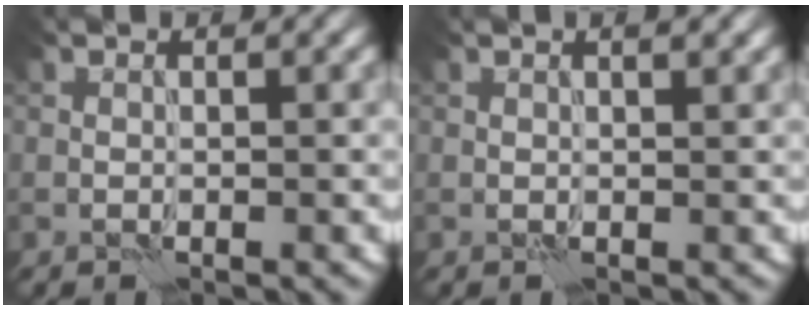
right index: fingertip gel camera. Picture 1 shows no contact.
{"total": 1.3, "force": [0.9, 0.2, 0.9], "torque": [-0.013, -0.002, 0.009]}